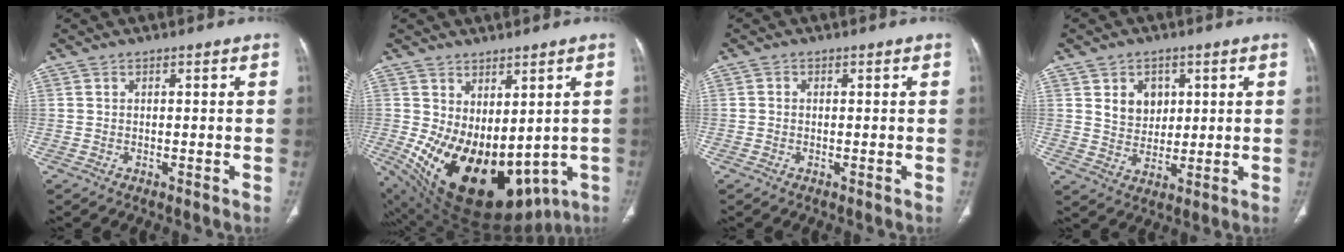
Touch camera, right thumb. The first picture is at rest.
{"total": 21.7, "force": [-3.1, 12.9, 17.2], "torque": [-0.274, -0.023, -0.005]}
{"total": 0.7, "force": [-0.1, 0.7, 0.3], "torque": [-0.003, 0.002, -0.004]}
{"total": 6.8, "force": [2.3, 5.4, 3.3], "torque": [-0.024, -0.013, 0.044]}